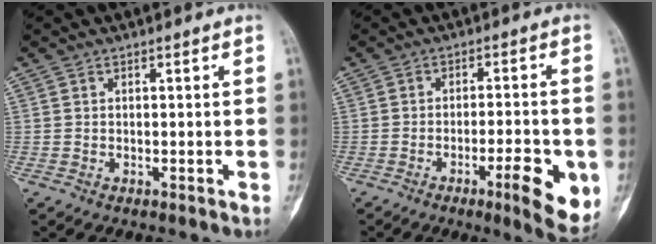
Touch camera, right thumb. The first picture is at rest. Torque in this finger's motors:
{"motor_torque": [-0.49, -0.02, 0.14, 0.49, 0.00]}